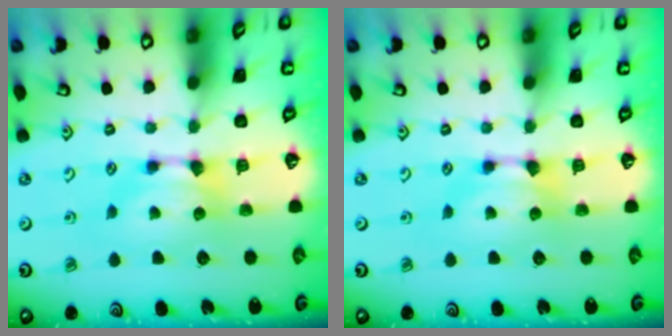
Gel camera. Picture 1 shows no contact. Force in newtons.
{"total": 0.0}